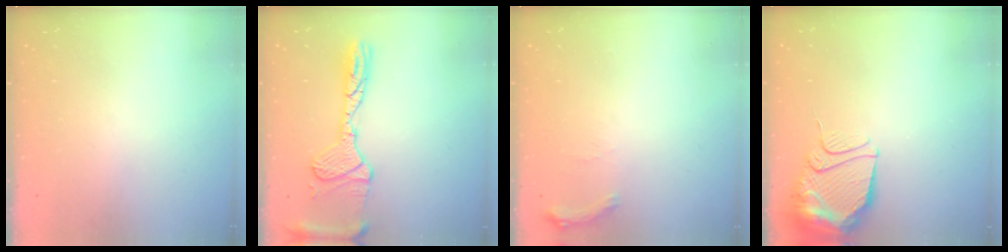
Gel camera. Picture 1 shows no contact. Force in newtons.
{"total": 15.3, "press": 15.1, "slide": 2.2}
{"total": 5.1, "press": 5.1, "slide": 0.7}
{"total": 13.0, "press": 12.9, "slide": 1.2}